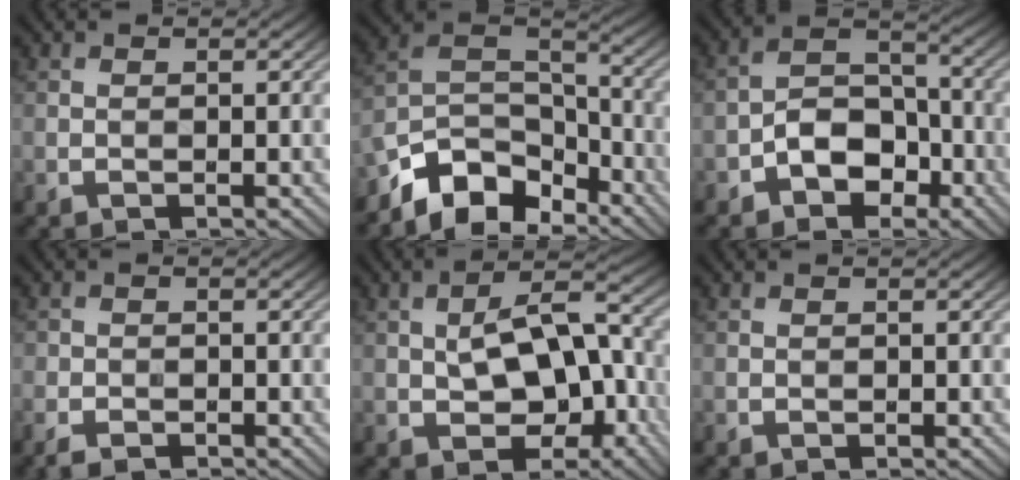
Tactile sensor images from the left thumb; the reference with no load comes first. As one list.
[{"total": 9.7, "force": [-7.2, 4.7, 4.5], "torque": [-0.080, 0.003, -0.154]}, {"total": 6.7, "force": [-3.3, 4.4, 3.9], "torque": [-0.062, 0.008, -0.067]}, {"total": 3.0, "force": [-2.2, 1.5, 1.5], "torque": [-0.031, -0.008, -0.047]}, {"total": 10.7, "force": [-1.3, 6.0, 8.8], "torque": [-0.139, 0.009, -0.023]}, {"total": 0.0}]